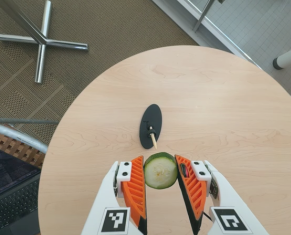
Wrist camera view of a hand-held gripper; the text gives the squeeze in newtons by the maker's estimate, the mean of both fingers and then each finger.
{"total": 7.7, "left": 8.0, "right": 7.4}